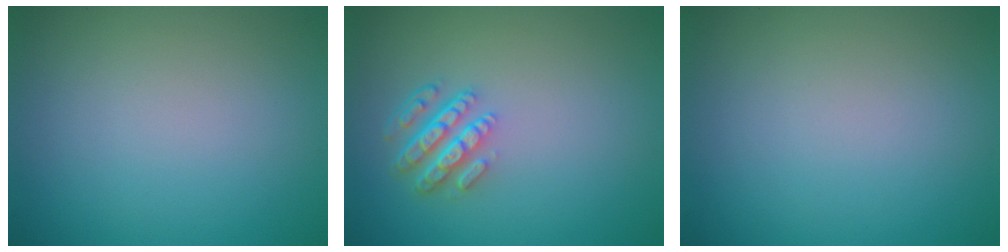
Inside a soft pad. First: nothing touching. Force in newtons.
{"total": 4.2, "press": 3.2, "slide": 2.8}
{"total": 0.0}